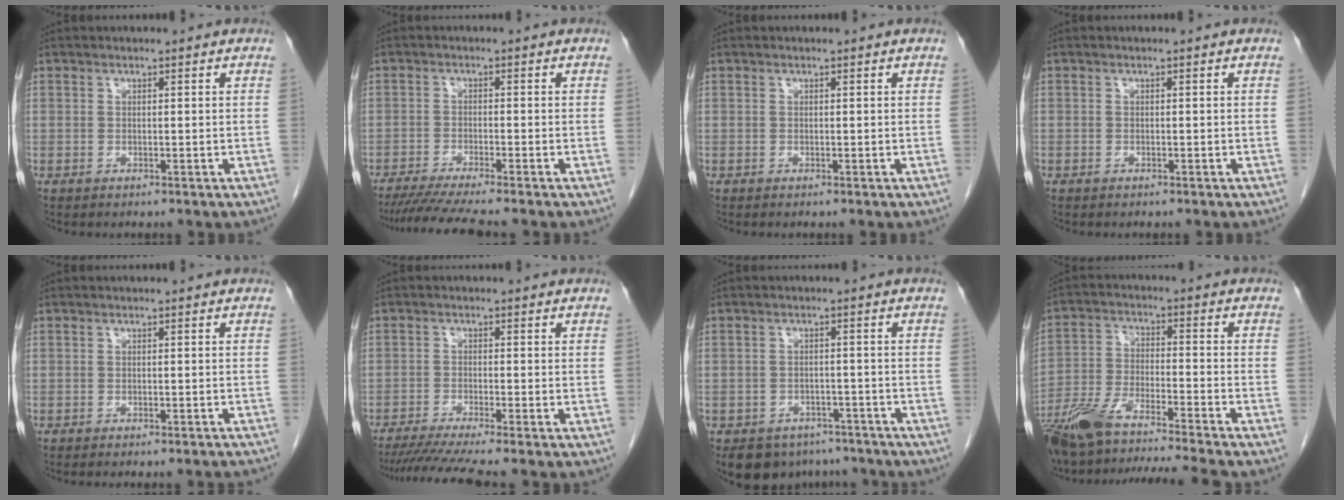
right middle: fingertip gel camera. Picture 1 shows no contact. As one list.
[{"total": 7.8, "force": [-6.7, -1.0, 3.9], "torque": [-0.055, -0.023, -0.109]}, {"total": 0.0}, {"total": 0.0}, {"total": 5.7, "force": [-5.3, 0.0, 2.1], "torque": [-0.018, -0.015, -0.062]}, {"total": 7.7, "force": [-6.4, -1.2, 4.1], "torque": [-0.063, -0.021, -0.104]}, {"total": 8.4, "force": [-6.6, 4.9, 1.5], "torque": [-0.014, 0.006, -0.085]}, {"total": 15.9, "force": [-13.6, -0.5, 8.3], "torque": [-0.168, -0.018, -0.236]}]